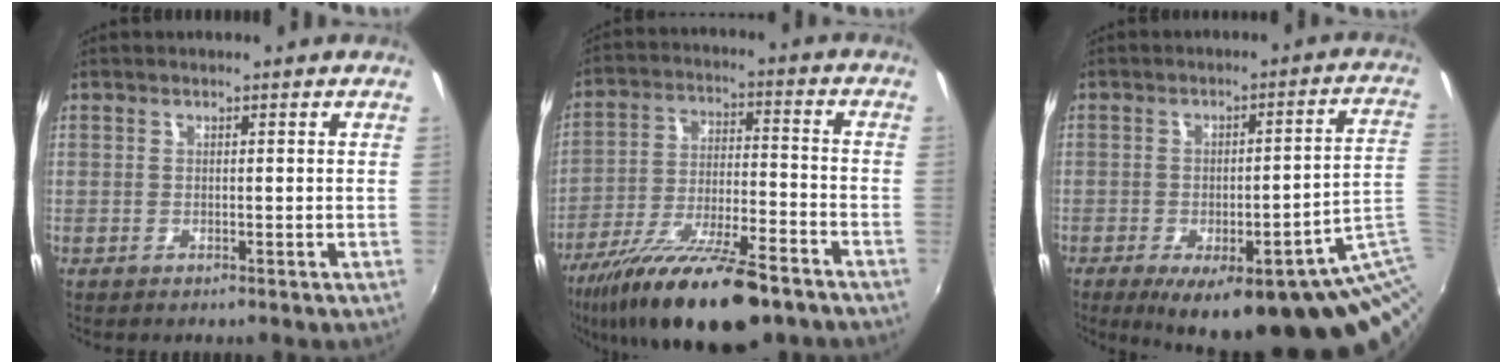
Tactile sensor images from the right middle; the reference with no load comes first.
{"total": 20.9, "force": [-15.2, 5.4, 13.3], "torque": [-0.250, -0.045, -0.252]}
{"total": 22.1, "force": [-10.2, 4.7, 19.0], "torque": [-0.227, -0.025, -0.121]}